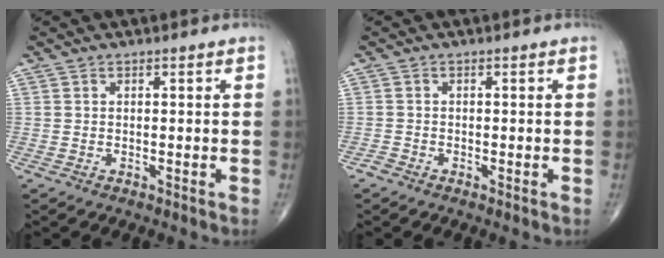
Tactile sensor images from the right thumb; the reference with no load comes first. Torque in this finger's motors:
{"motor_torque": [2.61, 2.37, -0.04, -0.23, -0.05]}